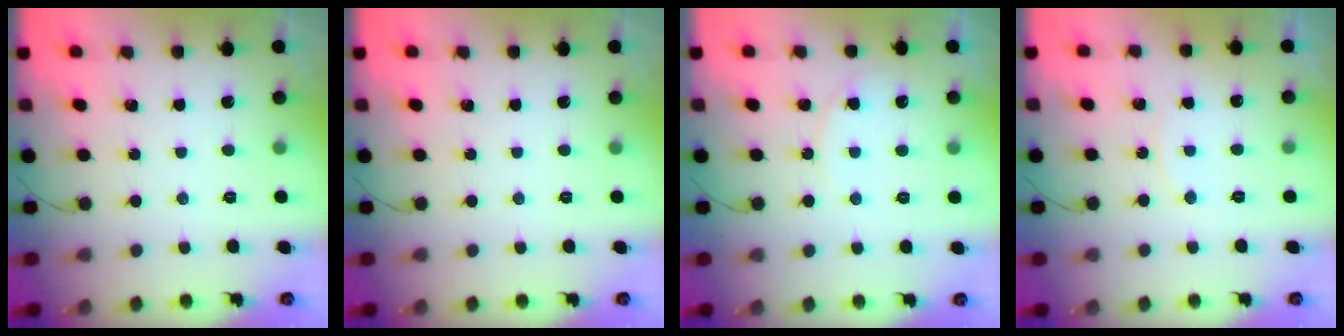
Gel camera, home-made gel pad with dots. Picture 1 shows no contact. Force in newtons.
{"total": 0.0}
{"total": 4.9, "press": 4.8, "slide": 0.6}
{"total": 3.8, "press": 3.8, "slide": 0.4}